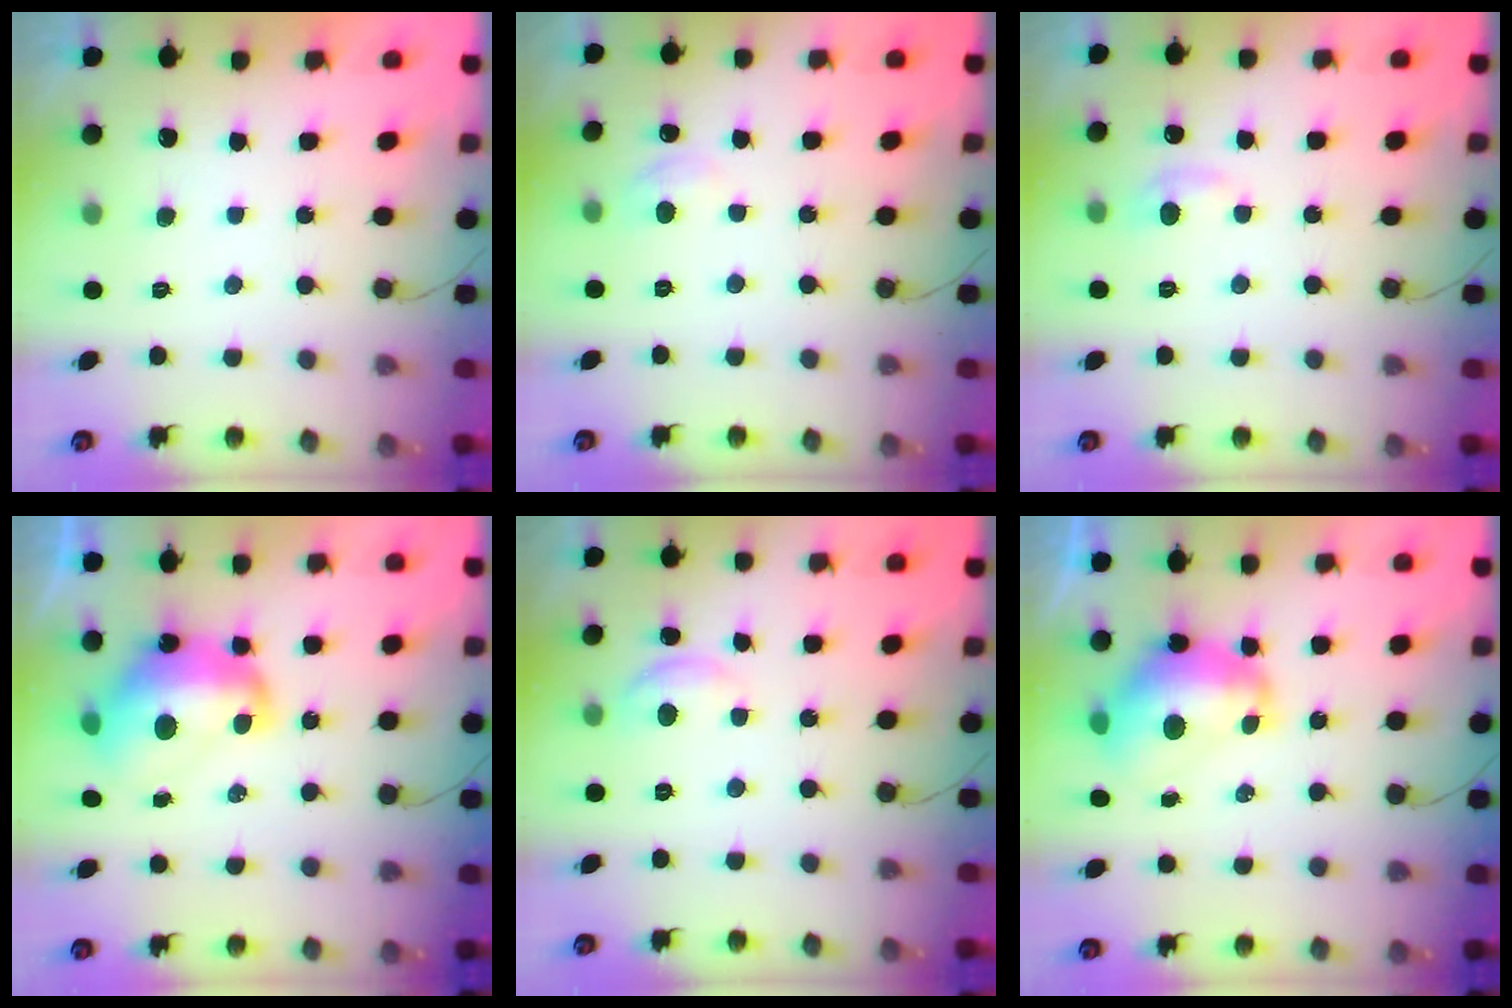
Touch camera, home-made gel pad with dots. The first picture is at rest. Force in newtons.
{"total": 5.7, "press": 5.7, "slide": 0.9}
{"total": 5.5, "press": 5.4, "slide": 0.7}
{"total": 14.9, "press": 14.9, "slide": 1.1}
{"total": 5.0, "press": 4.9, "slide": 0.2}
{"total": 12.2, "press": 12.1, "slide": 1.3}